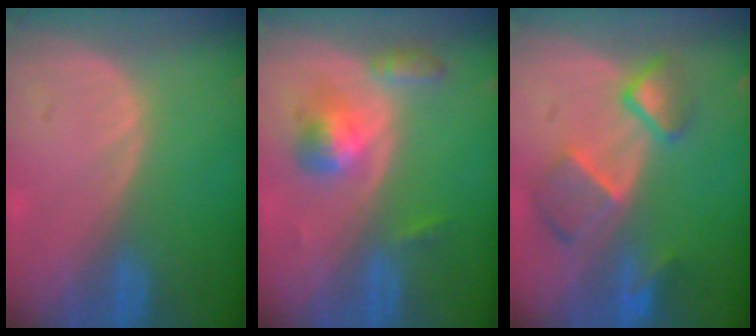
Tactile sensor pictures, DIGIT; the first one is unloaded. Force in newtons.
{"total": 5.3, "press": 5.0, "slide": 1.7}
{"total": 7.3, "press": 6.6, "slide": 3.2}